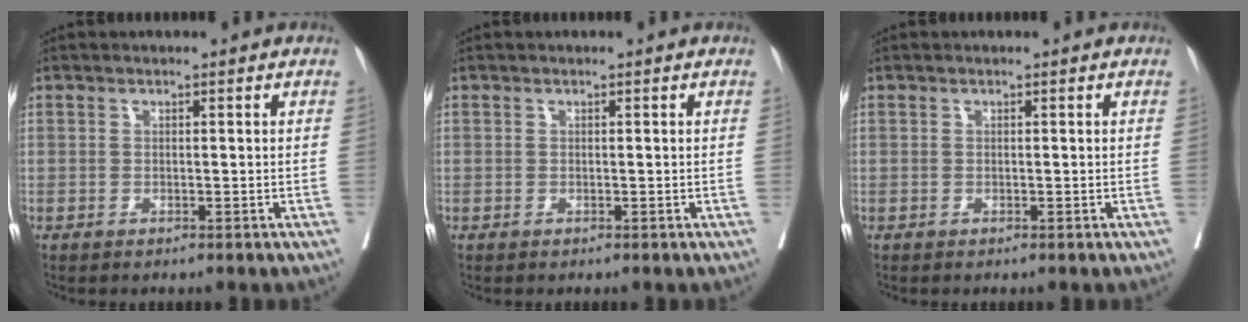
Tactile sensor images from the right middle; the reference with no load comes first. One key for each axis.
{"total": 0.0}
{"total": 0.0}